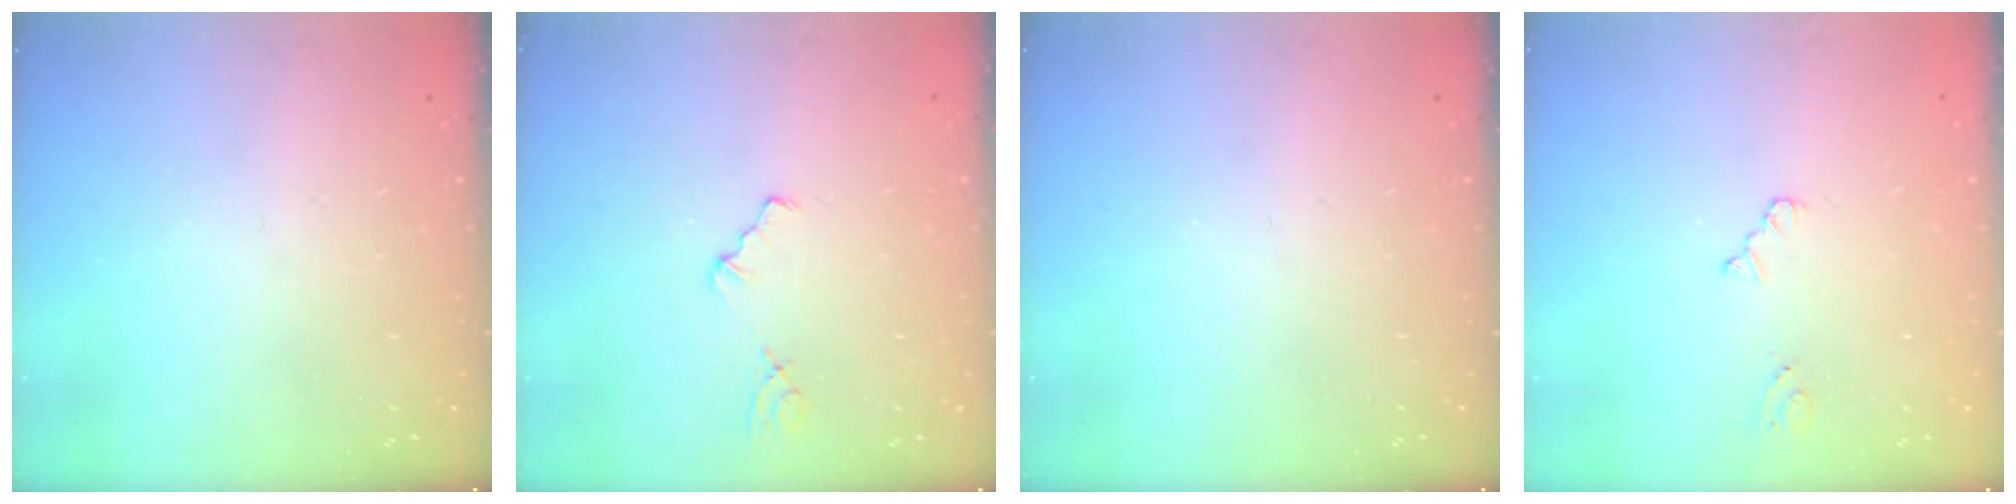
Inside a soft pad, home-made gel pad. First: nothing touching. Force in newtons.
{"total": 1.2, "press": 1.2, "slide": 0.2}
{"total": 0.0}
{"total": 2.3, "press": 2.3, "slide": 0.4}